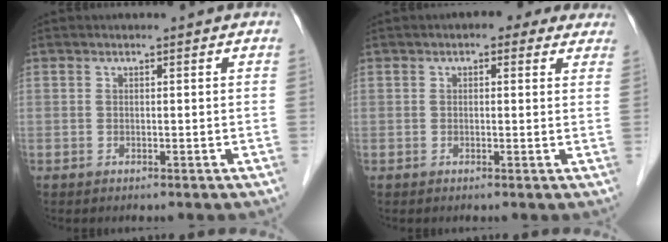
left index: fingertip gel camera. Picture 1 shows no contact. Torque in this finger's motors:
{"motor_torque": [1.06, -1.08, 0.51, 0.04]}